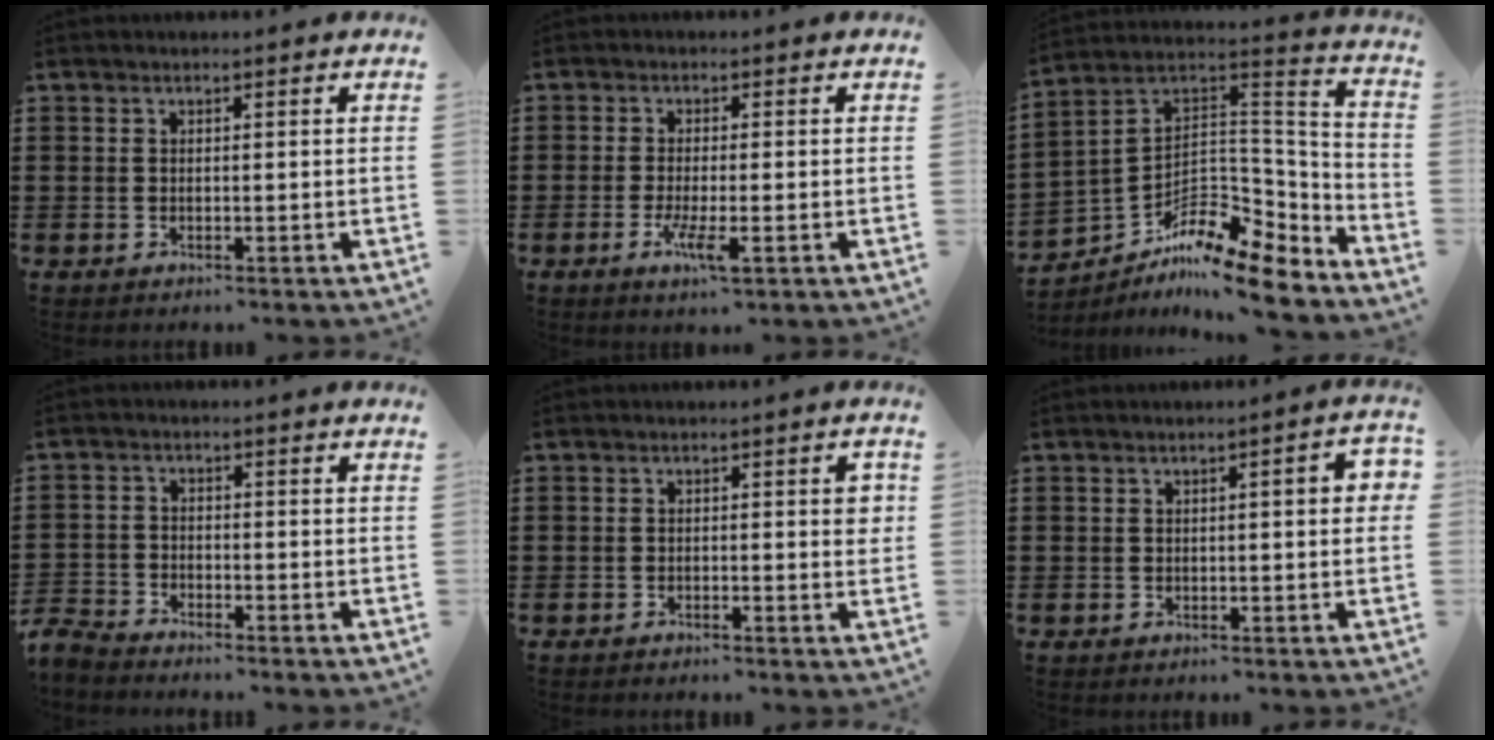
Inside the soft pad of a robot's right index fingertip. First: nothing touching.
{"total": 4.3, "force": [-1.8, 0.7, 3.8], "torque": [-0.083, -0.017, -0.034]}
{"total": 10.4, "force": [-7.8, 3.7, 5.8], "torque": [-0.109, 0.008, -0.152]}
{"total": 3.5, "force": [-3.4, 0.2, -0.1], "torque": [-0.019, -0.008, -0.078]}
{"total": 2.2, "force": [-0.6, 0.4, 2.1], "torque": [-0.027, -0.005, -0.014]}
{"total": 2.6, "force": [0.0, 0.4, 2.6], "torque": [-0.035, -0.001, -0.002]}